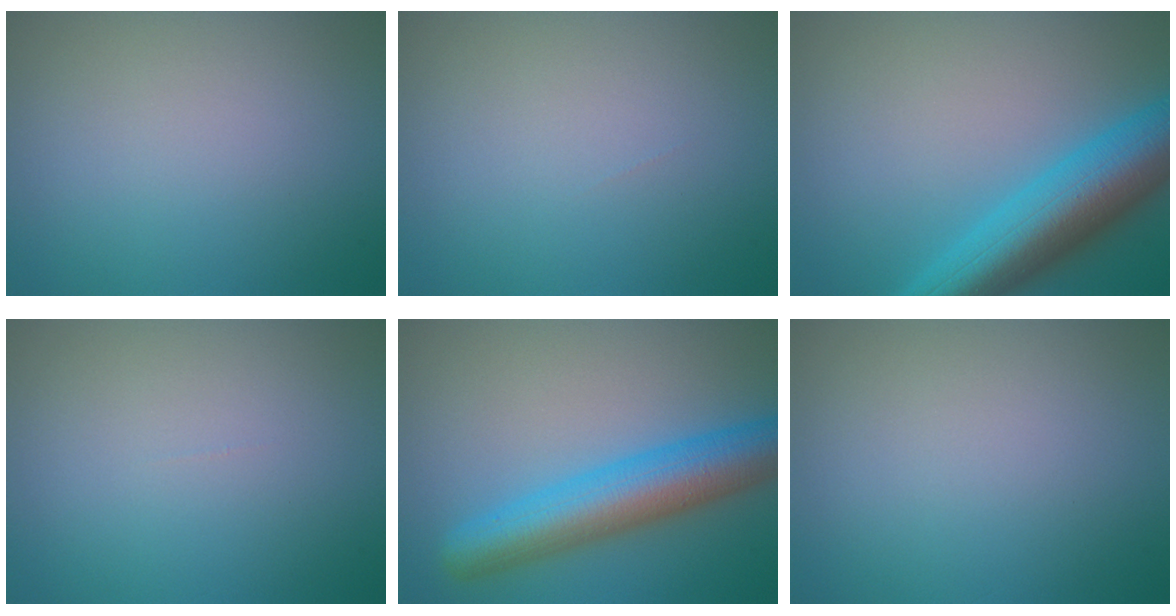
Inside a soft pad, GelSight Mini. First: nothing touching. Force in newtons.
{"total": 0.0}
{"total": 9.4, "press": 9.4, "slide": 0.4}
{"total": 0.0}
{"total": 7.6, "press": 7.6, "slide": 0.2}
{"total": 0.0}